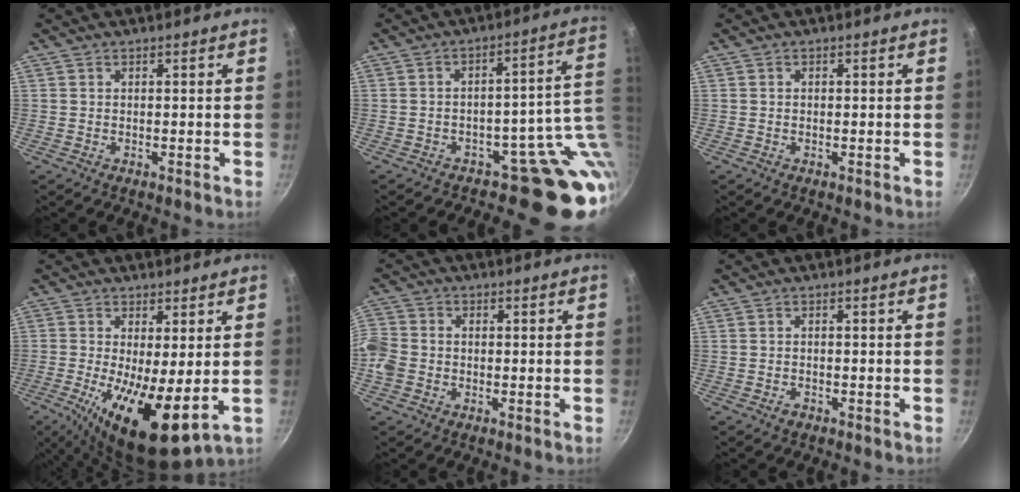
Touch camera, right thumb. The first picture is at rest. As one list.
[{"total": 10.8, "force": [-2.2, 7.6, 7.4], "torque": [-0.004, 0.037, -0.031]}, {"total": 0.0}, {"total": 13.6, "force": [-1.5, 4.6, 12.7], "torque": [-0.220, -0.021, -0.017]}, {"total": 7.7, "force": [-1.9, 6.3, 3.9], "torque": [-0.088, 0.015, -0.052]}, {"total": 1.1, "force": [-0.9, 0.6, 0.4], "torque": [-0.010, 0.007, -0.017]}]